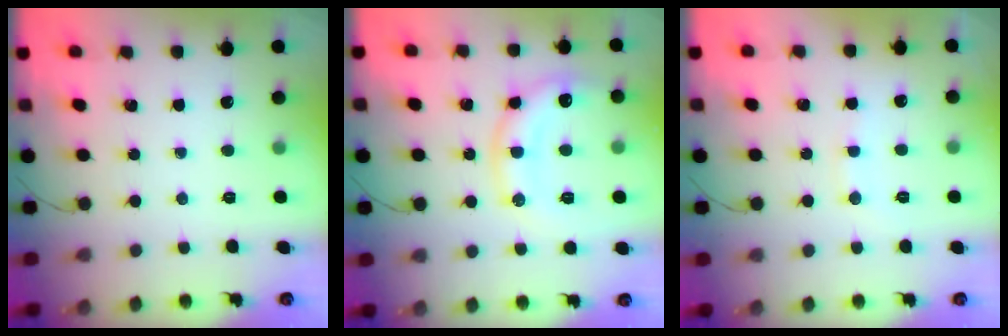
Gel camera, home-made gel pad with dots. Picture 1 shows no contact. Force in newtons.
{"total": 13.7, "press": 13.7, "slide": 1.0}
{"total": 7.3, "press": 7.1, "slide": 1.3}